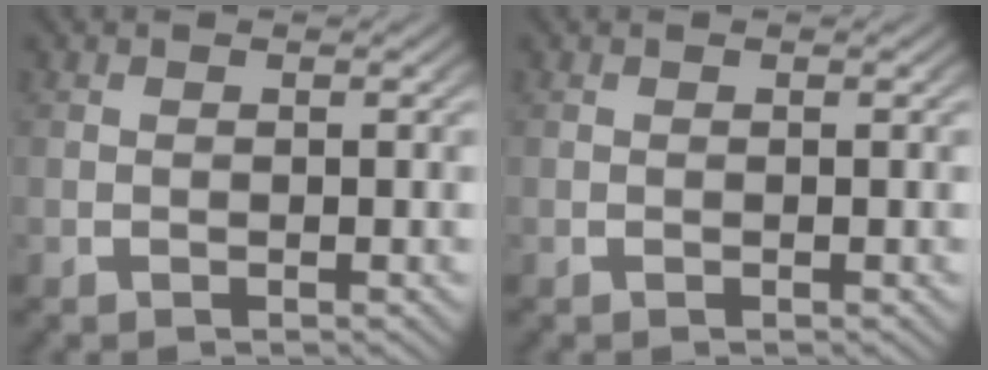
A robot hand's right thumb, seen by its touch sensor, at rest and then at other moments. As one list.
[{"total": 0.0}]